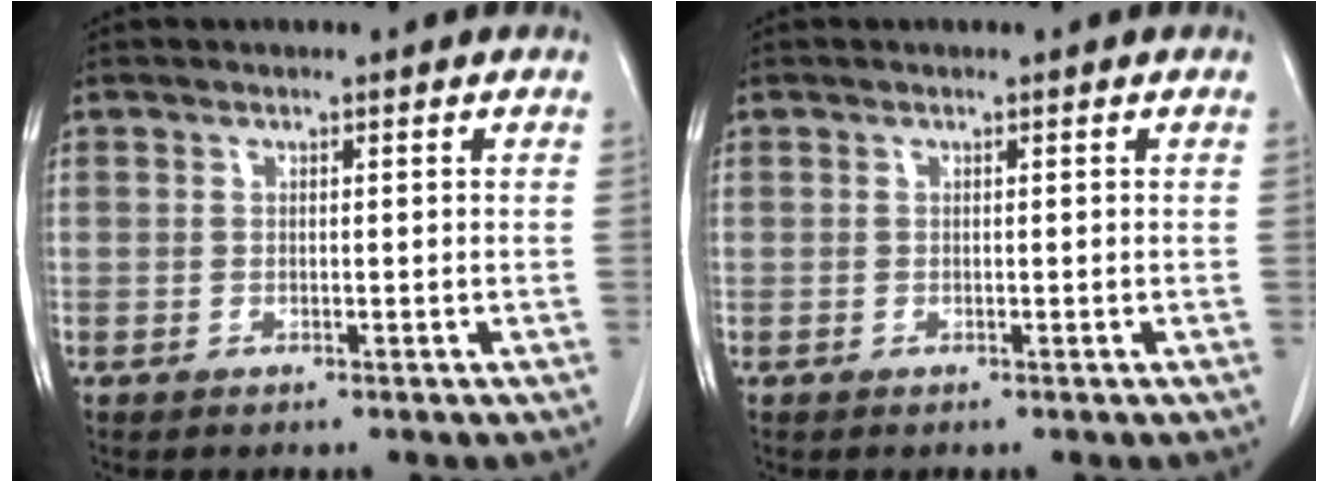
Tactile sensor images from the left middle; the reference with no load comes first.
{"total": 0.0}